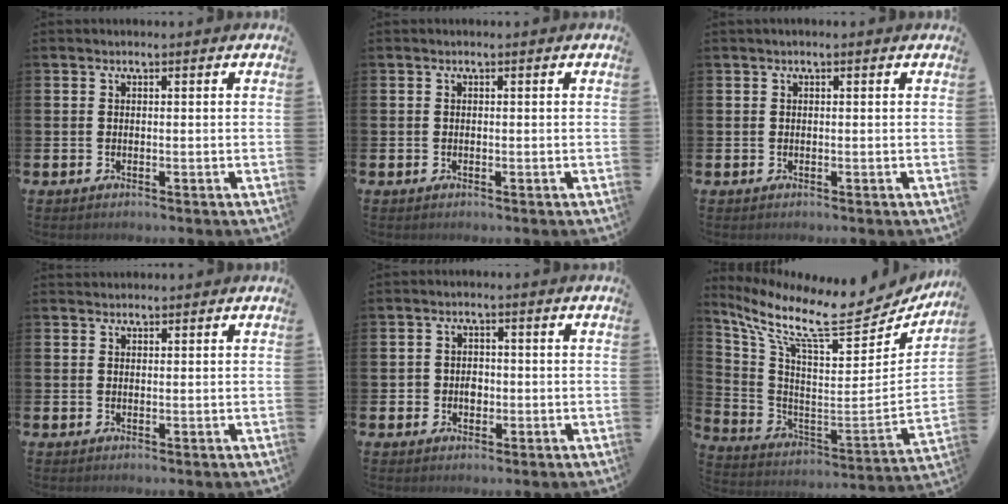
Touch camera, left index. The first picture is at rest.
{"total": 0.0}
{"total": 0.0}
{"total": 1.1, "force": [1.0, 0.4, -0.1], "torque": [0.010, 0.001, 0.018]}
{"total": 2.1, "force": [-0.4, 1.9, 0.7], "torque": [0.003, -0.002, -0.016]}
{"total": 13.0, "force": [10.4, 3.2, 7.2], "torque": [-0.164, -0.080, 0.168]}